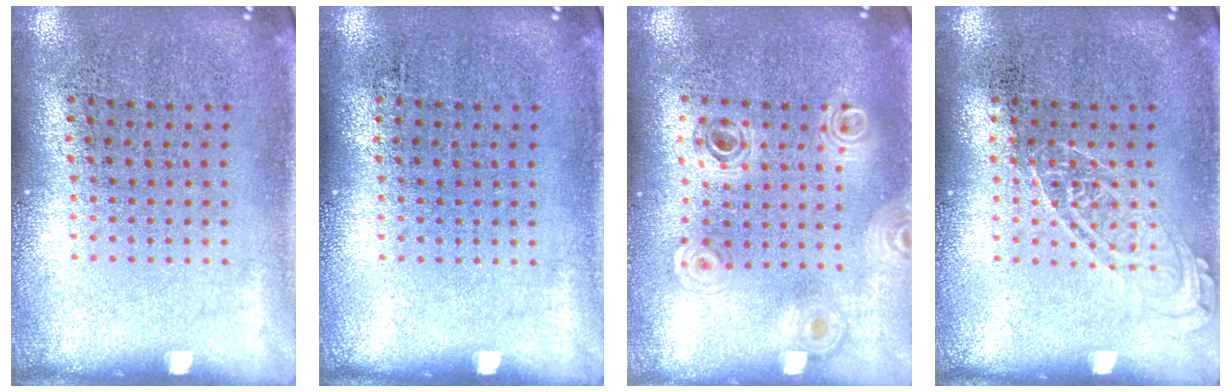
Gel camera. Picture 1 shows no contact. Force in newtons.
{"total": 0.0}
{"total": 0.8, "press": 0.8, "slide": 0.1}
{"total": 1.6, "press": 1.5, "slide": 0.3}